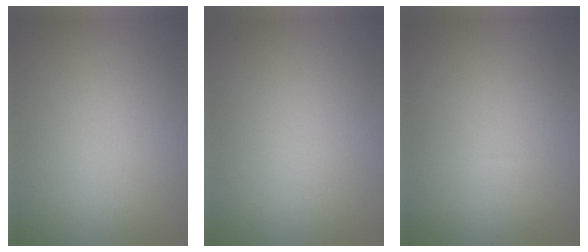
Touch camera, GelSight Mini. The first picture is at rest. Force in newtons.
{"total": 0.0}
{"total": 0.0}